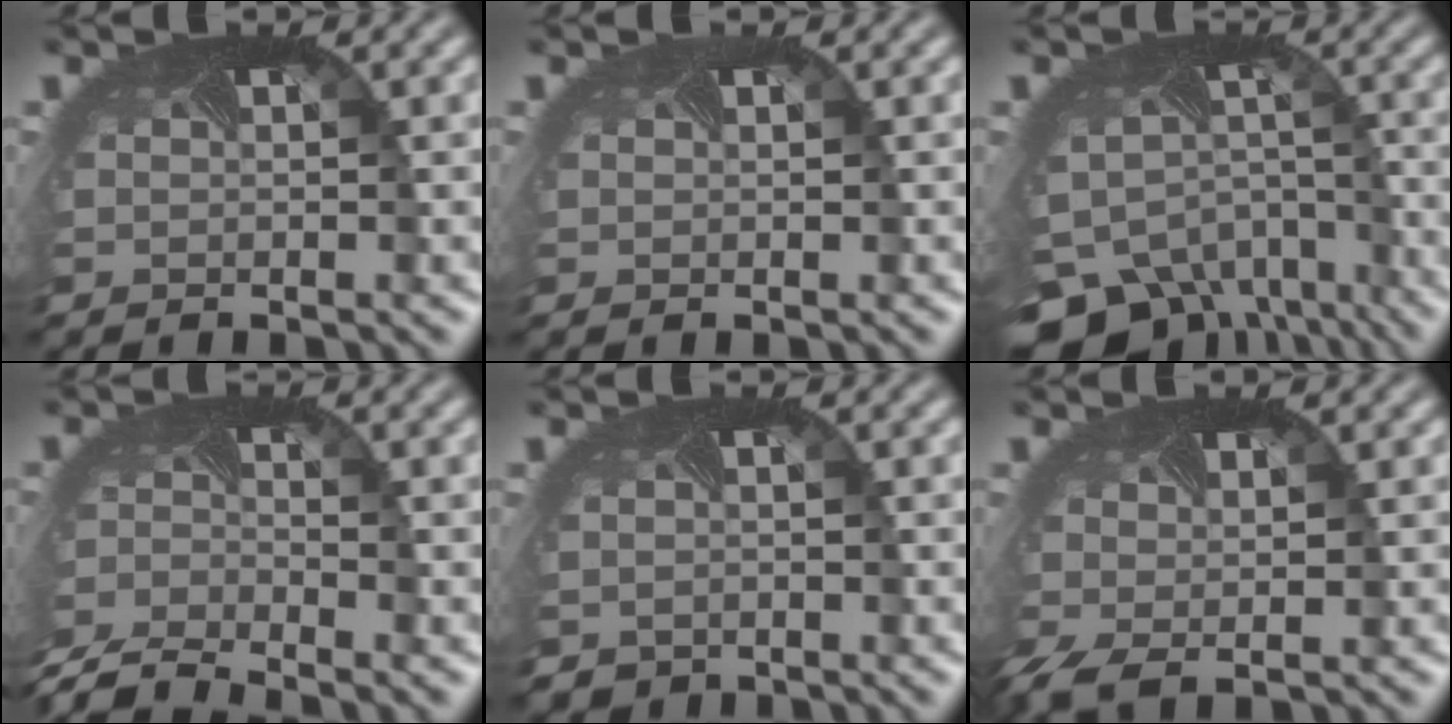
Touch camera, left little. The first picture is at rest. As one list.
[{"total": 0.0}, {"total": 13.7, "force": [-9.4, 8.4, 5.3], "torque": [-0.128, -0.065, -0.105]}, {"total": 6.7, "force": [-6.4, 1.2, 1.9], "torque": [-0.059, -0.036, -0.120]}, {"total": 1.2, "force": [-1.0, 0.8, -0.1], "torque": [0.003, -0.013, -0.015]}, {"total": 2.7, "force": [-1.3, 0.8, 2.1], "torque": [-0.072, -0.012, -0.026]}]